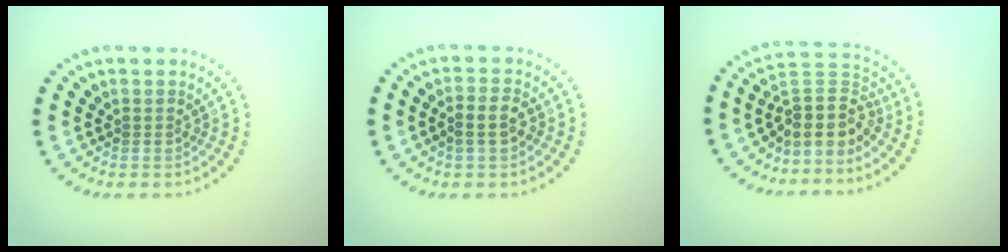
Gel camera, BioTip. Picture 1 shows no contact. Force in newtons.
{"total": 2.2, "press": 2.1, "slide": 0.7}
{"total": 4.2, "press": 3.4, "slide": 2.5}